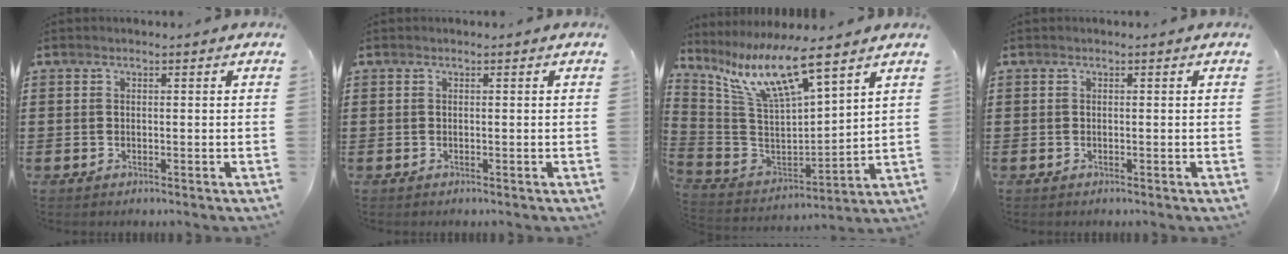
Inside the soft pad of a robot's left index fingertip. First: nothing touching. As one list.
[{"total": 0.0}, {"total": 11.8, "force": [7.9, 2.1, 8.5], "torque": [-0.188, -0.039, 0.136]}, {"total": 0.0}]